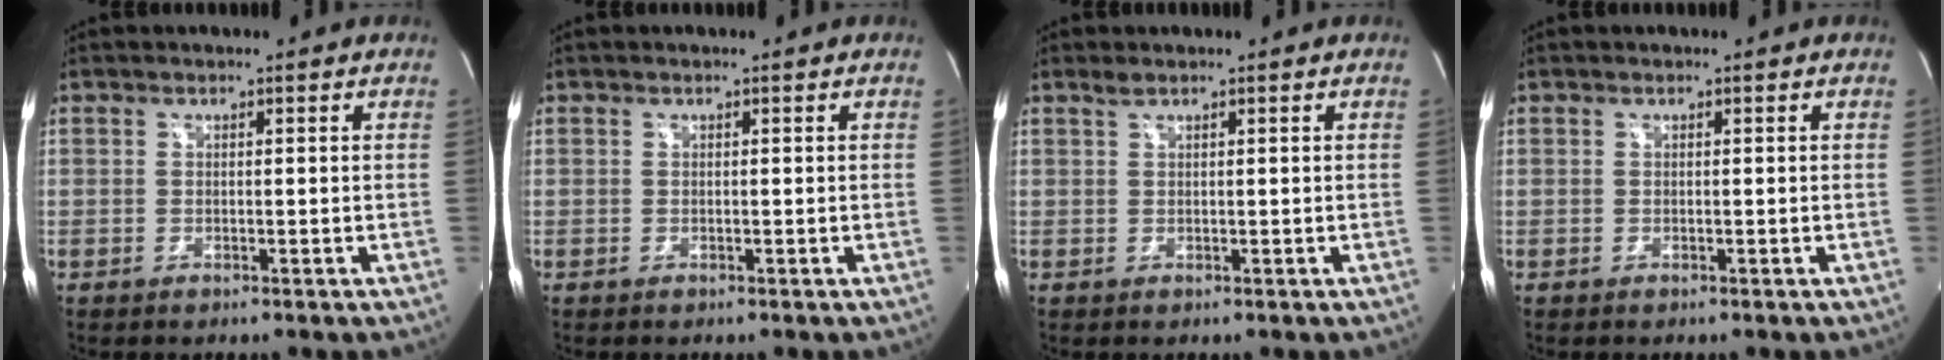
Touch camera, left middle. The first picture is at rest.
{"total": 0.0}
{"total": 0.8, "force": [0.8, -0.1, 0.4], "torque": [-0.014, 0.004, 0.020]}
{"total": 0.0}